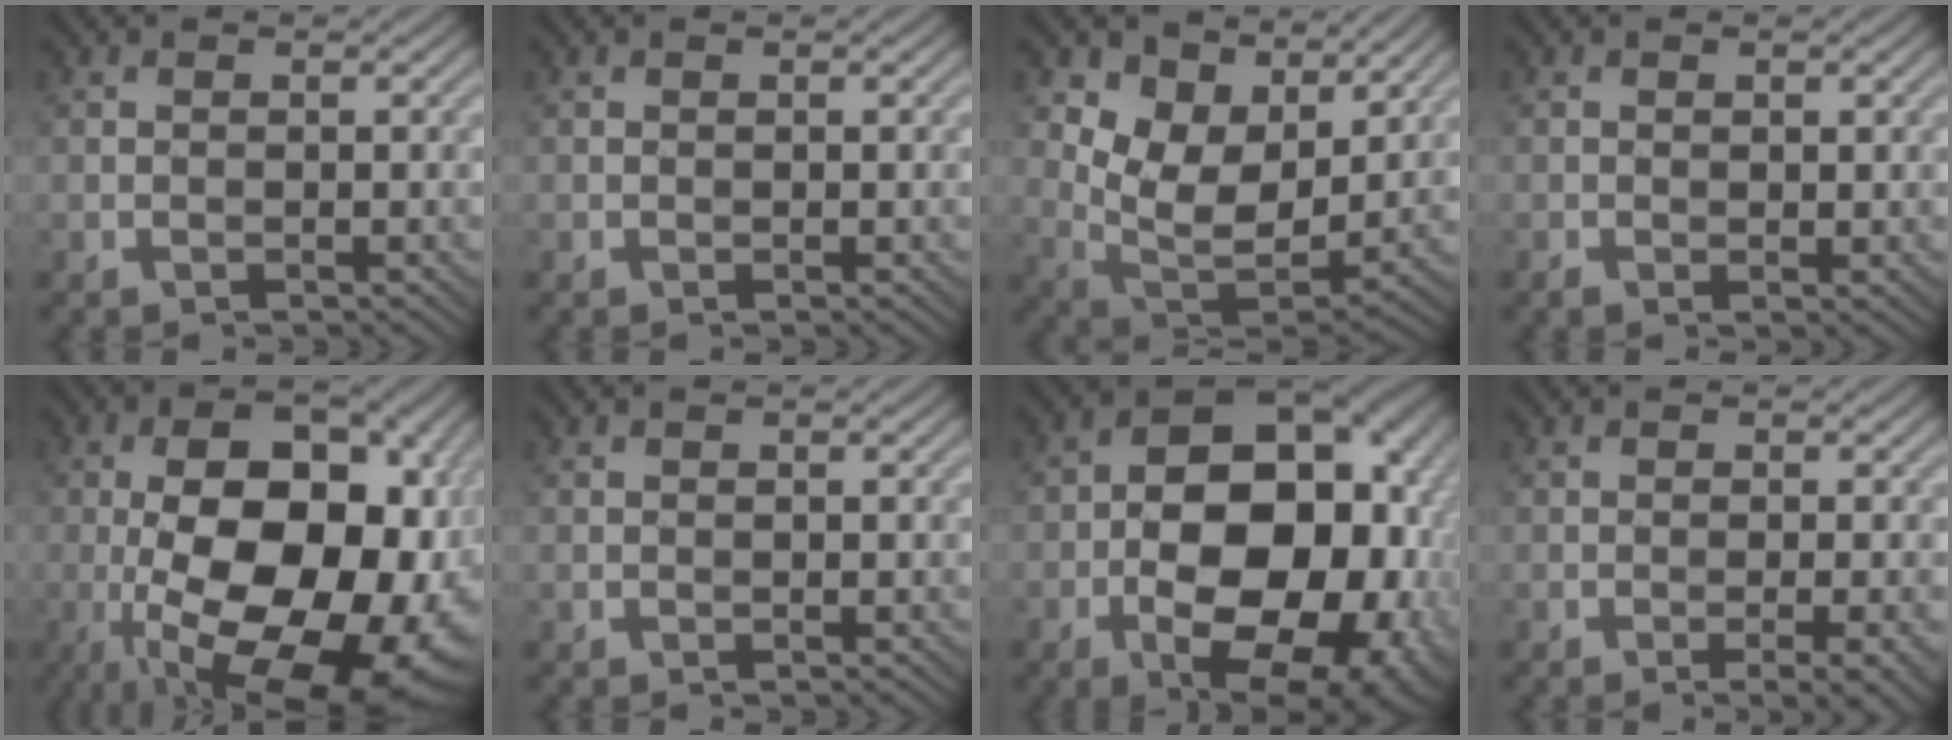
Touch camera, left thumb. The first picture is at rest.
{"total": 0.0}
{"total": 10.1, "force": [5.5, 6.0, 6.0], "torque": [-0.142, -0.006, 0.103]}
{"total": 1.0, "force": [0.1, 0.5, 0.9], "torque": [-0.020, -0.001, 0.004]}
{"total": 21.8, "force": [-4.7, 11.3, 18.0], "torque": [-0.246, 0.017, -0.062]}
{"total": 0.0}
{"total": 19.9, "force": [-4.5, 11.9, 15.4], "torque": [-0.205, -0.003, -0.058]}
{"total": 3.1, "force": [-1.3, 0.3, 2.8], "torque": [-0.046, 0.008, -0.022]}